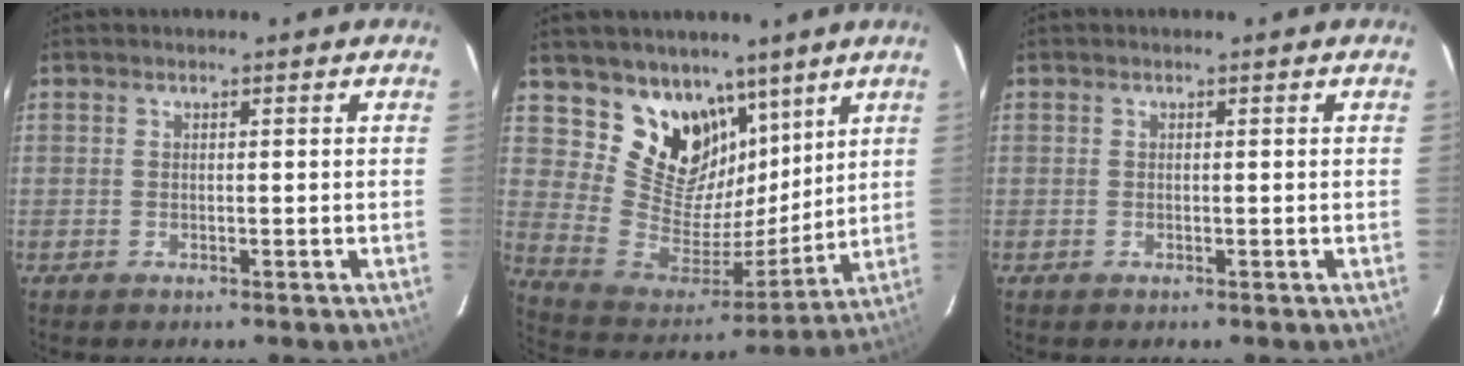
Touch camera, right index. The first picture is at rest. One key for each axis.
{"total": 16.6, "fx": 10.5, "fy": 11.2, "fz": 6.3, "tx": -0.132, "ty": -0.007, "tz": 0.208}
{"total": 0.0}